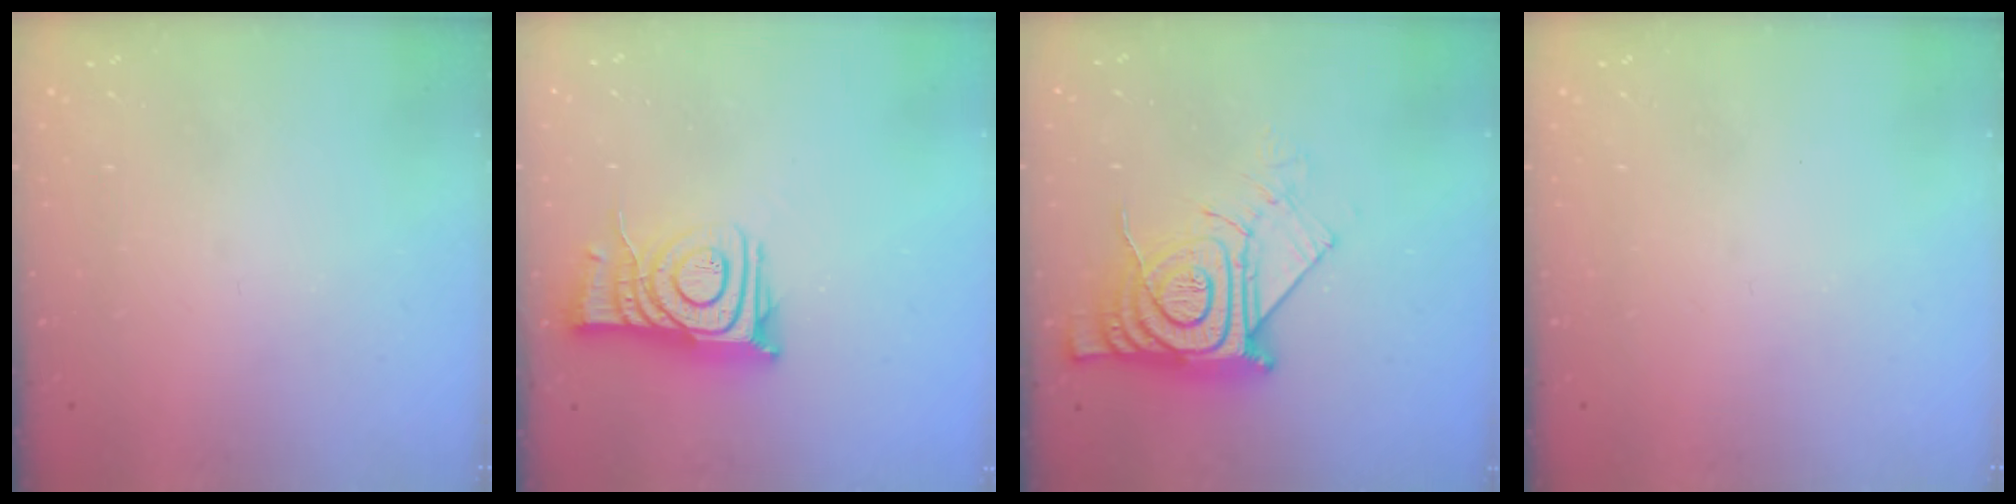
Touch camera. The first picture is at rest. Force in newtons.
{"total": 11.3, "press": 11.2, "slide": 1.3}
{"total": 14.9, "press": 14.9, "slide": 1.4}
{"total": 0.0}